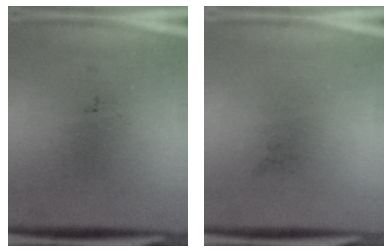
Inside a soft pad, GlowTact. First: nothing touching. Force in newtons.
{"total": 0.0}